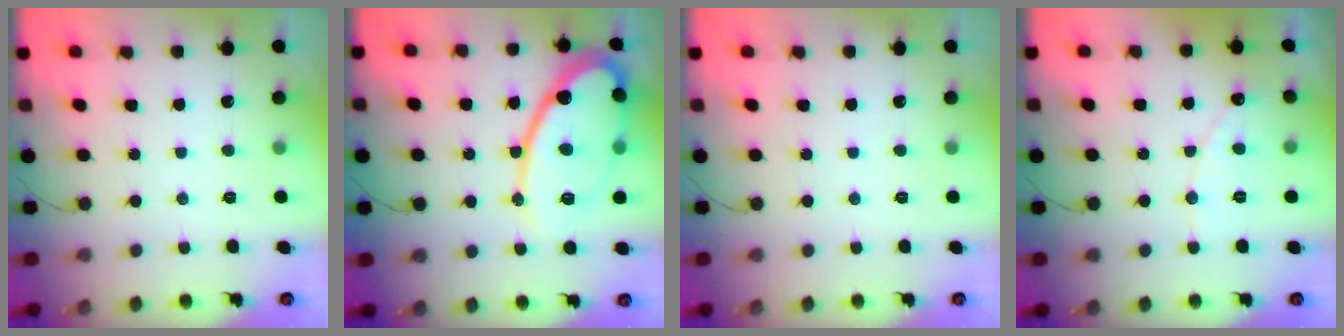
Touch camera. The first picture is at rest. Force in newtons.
{"total": 20.4, "press": 20.4, "slide": 1.7}
{"total": 0.0}
{"total": 5.8, "press": 5.8, "slide": 0.2}